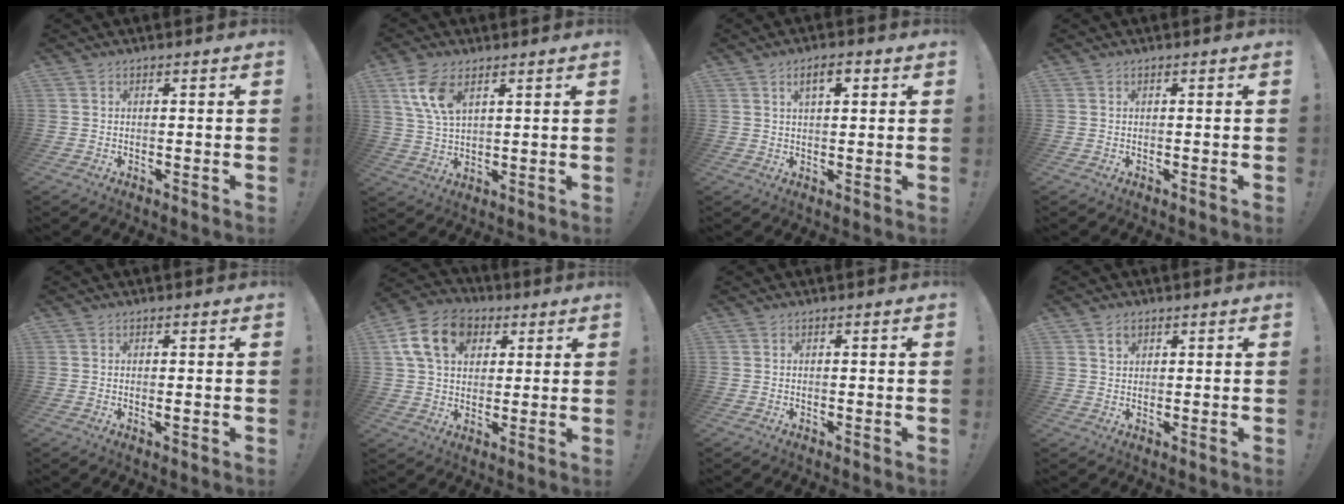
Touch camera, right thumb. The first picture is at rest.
{"total": 9.5, "force": [4.7, 4.9, 6.6], "torque": [-0.129, -0.015, 0.087]}
{"total": 4.9, "force": [2.2, 1.8, 4.0], "torque": [-0.060, -0.002, 0.033]}
{"total": 0.0}
{"total": 1.0, "force": [0.0, 0.0, 1.0], "torque": [-0.010, -0.005, -0.003]}
{"total": 16.2, "force": [5.6, 12.1, 9.2], "torque": [-0.150, -0.011, 0.111]}
{"total": 0.0}
{"total": 2.6, "force": [1.5, 1.8, 1.1], "torque": [-0.004, -0.004, 0.024]}